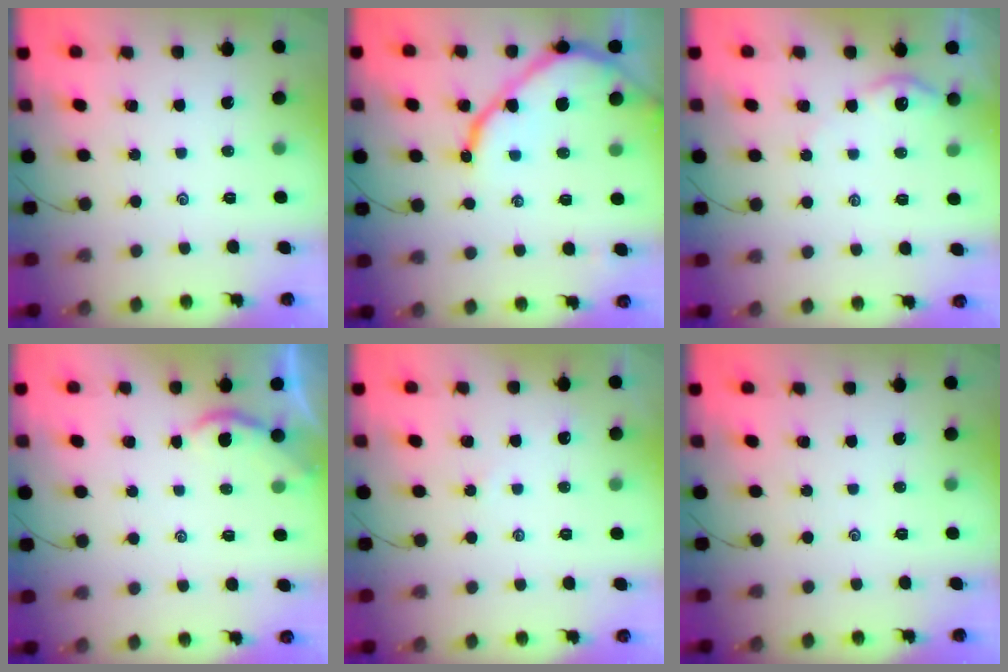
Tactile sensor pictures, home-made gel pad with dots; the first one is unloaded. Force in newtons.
{"total": 10.4, "press": 10.4, "slide": 1.2}
{"total": 3.7, "press": 3.6, "slide": 0.4}
{"total": 1.7, "press": 1.7, "slide": 0.3}
{"total": 2.2, "press": 2.2, "slide": 0.5}
{"total": 0.0}